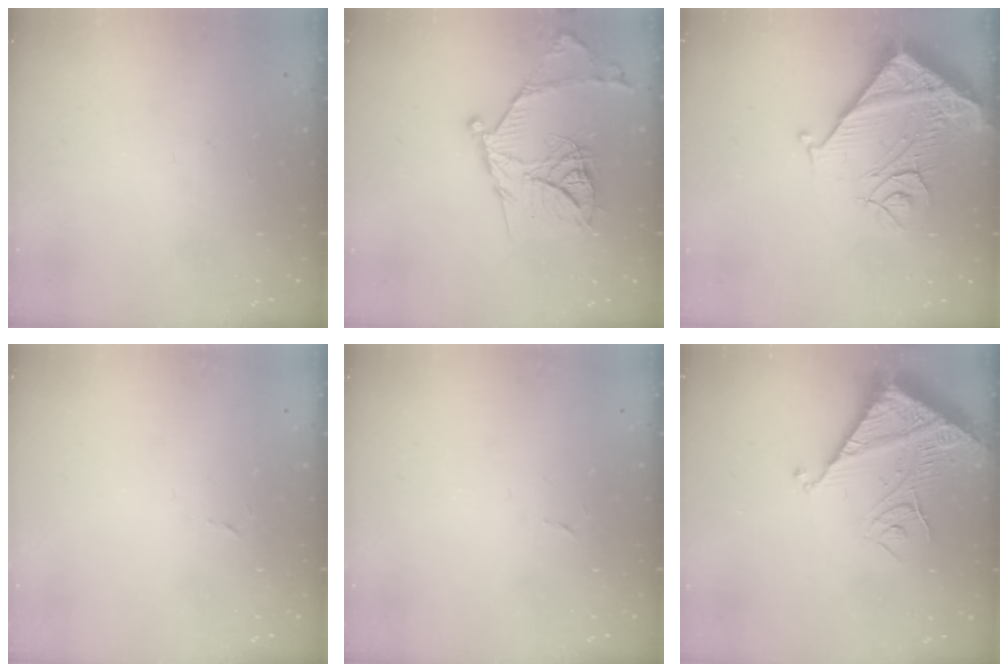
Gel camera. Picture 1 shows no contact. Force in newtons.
{"total": 18.4, "press": 18.4, "slide": 1.3}
{"total": 14.6, "press": 14.5, "slide": 2.0}
{"total": 2.4, "press": 2.4, "slide": 0.4}
{"total": 2.4, "press": 2.4, "slide": 0.4}
{"total": 13.1, "press": 13.0, "slide": 1.5}